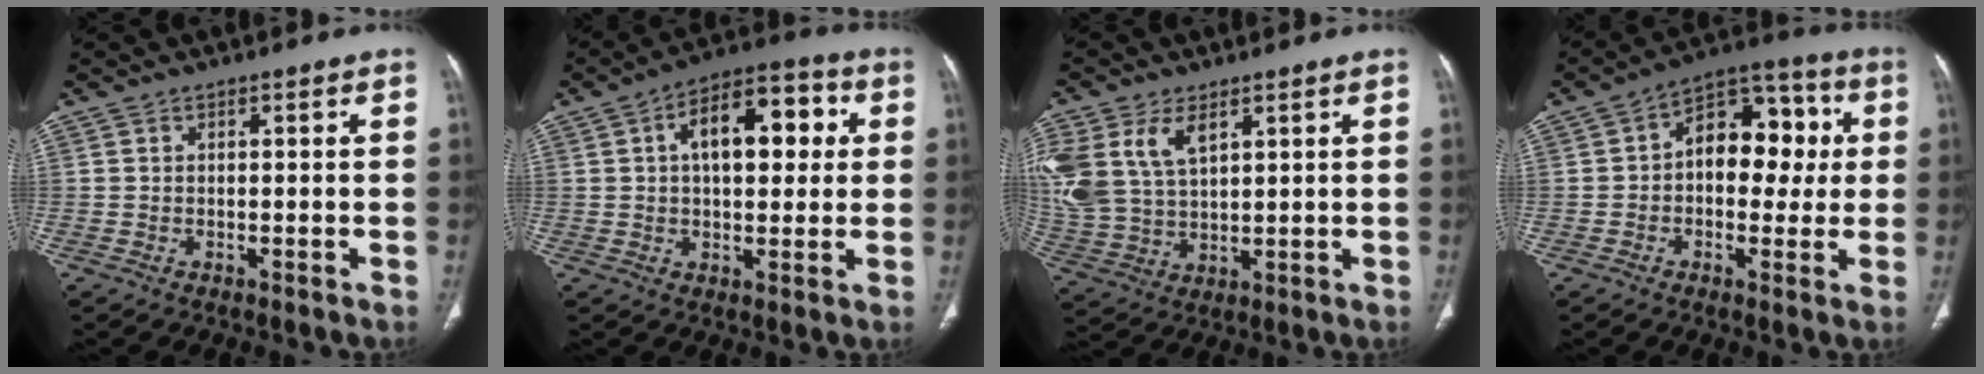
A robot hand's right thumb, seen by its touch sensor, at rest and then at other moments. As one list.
[{"total": 13.8, "force": [3.0, 7.3, 11.3], "torque": [-0.139, 0.025, 0.040]}, {"total": 15.4, "force": [6.3, 9.5, 10.3], "torque": [-0.241, -0.005, 0.132]}, {"total": 13.7, "force": [1.3, 9.0, 10.3], "torque": [-0.094, 0.036, 0.010]}]